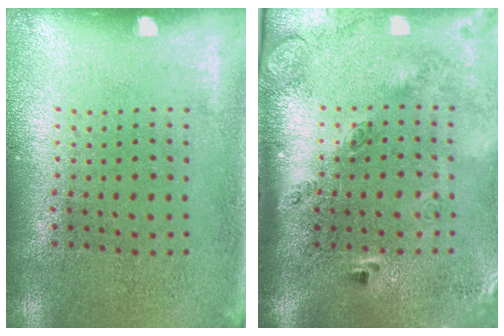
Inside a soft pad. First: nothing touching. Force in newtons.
{"total": 2.9, "press": 2.0, "slide": 2.1}